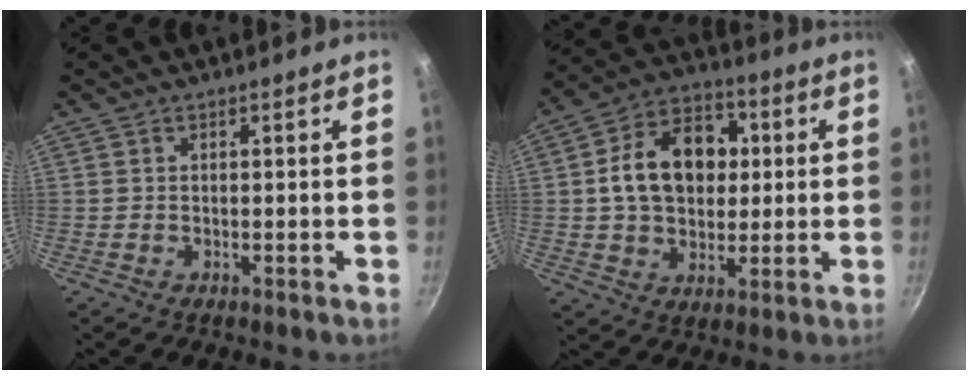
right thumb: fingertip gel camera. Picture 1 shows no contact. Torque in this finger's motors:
{"motor_torque": [1.97, 1.93, 1.04, -0.27, 0.13]}